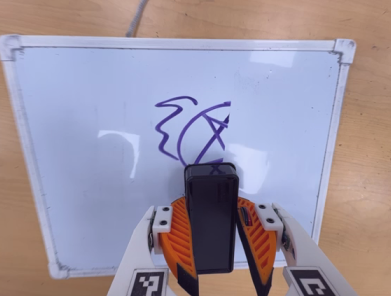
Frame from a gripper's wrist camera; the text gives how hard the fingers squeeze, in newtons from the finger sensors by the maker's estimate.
{"total": 10.6, "left": 11.1, "right": 10.1}